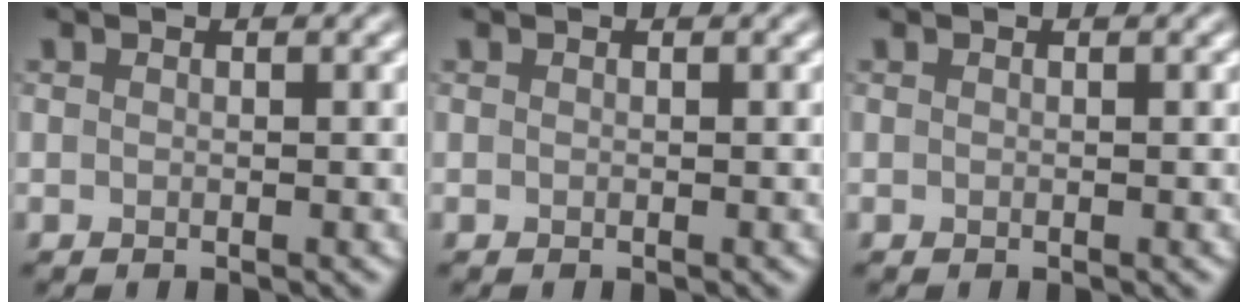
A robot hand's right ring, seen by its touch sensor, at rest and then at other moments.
{"total": 0.0}
{"total": 0.0}